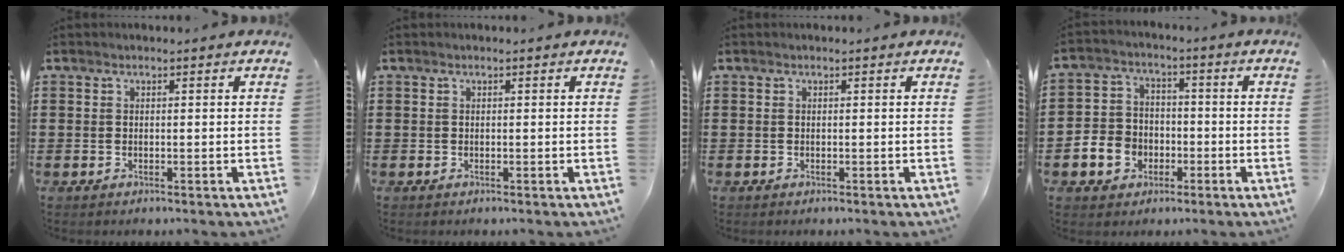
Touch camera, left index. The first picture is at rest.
{"total": 0.0}
{"total": 0.0}
{"total": 5.9, "force": [-2.3, 5.0, 2.0], "torque": [-0.060, 0.016, -0.046]}